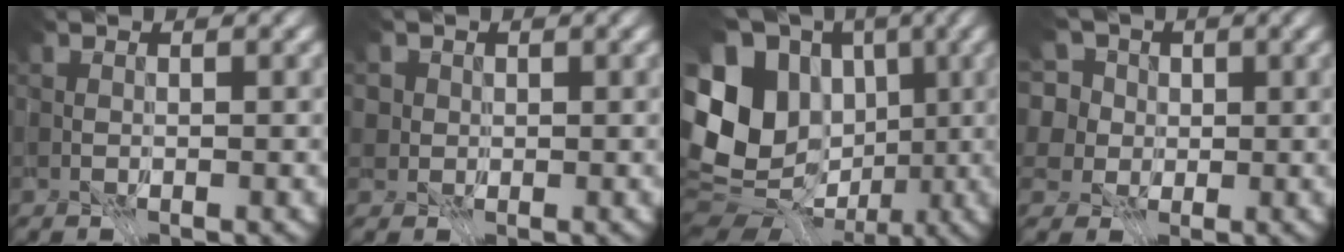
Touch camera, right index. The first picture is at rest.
{"total": 3.4, "force": [1.8, 2.6, 1.4], "torque": [-0.016, -0.001, 0.015]}
{"total": 13.5, "force": [-1.1, 10.9, 7.9], "torque": [-0.169, -0.004, -0.019]}
{"total": 7.1, "force": [2.9, 5.6, 3.4], "torque": [-0.081, 0.024, 0.034]}